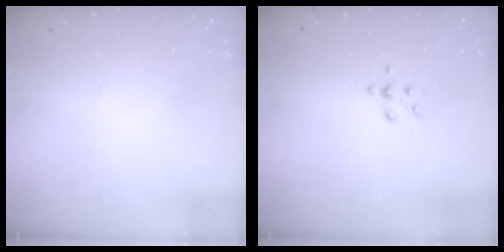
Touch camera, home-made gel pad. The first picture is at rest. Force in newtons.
{"total": 5.3, "press": 4.8, "slide": 2.2}